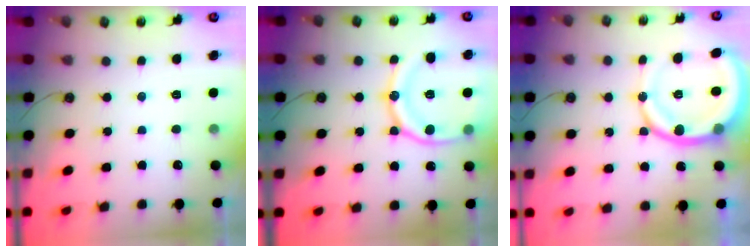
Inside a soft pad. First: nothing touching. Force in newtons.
{"total": 16.9, "press": 16.8, "slide": 1.9}
{"total": 16.7, "press": 16.4, "slide": 3.2}